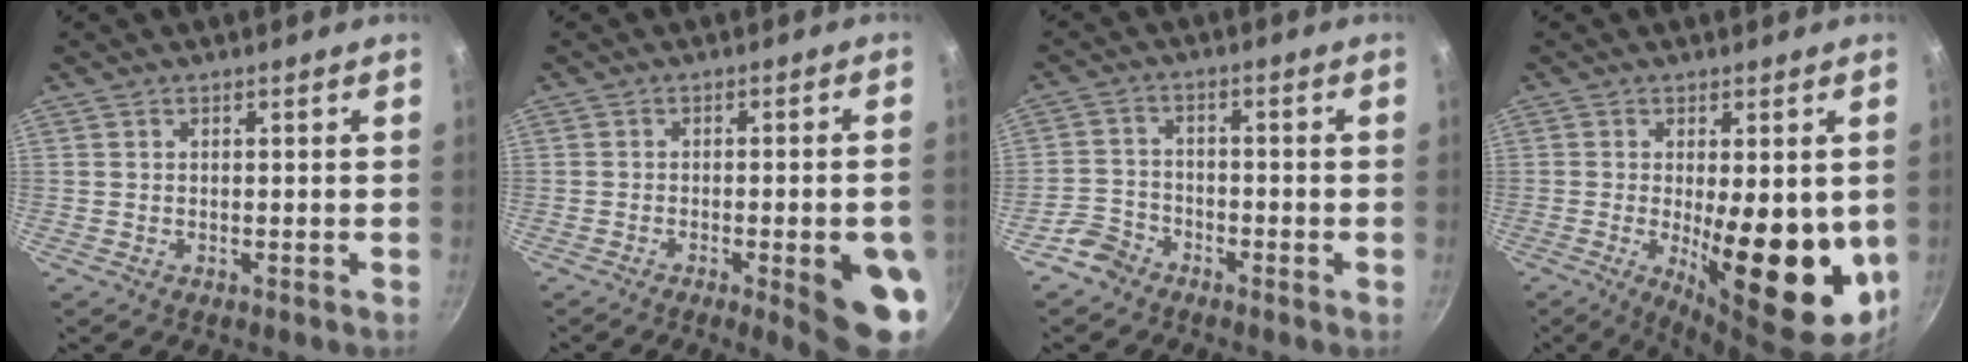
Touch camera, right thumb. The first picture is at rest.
{"total": 11.3, "force": [-3.3, 2.7, 10.4], "torque": [-0.106, 0.011, -0.037]}
{"total": 4.5, "force": [-3.4, 2.8, 0.9], "torque": [-0.009, 0.037, -0.070]}
{"total": 18.1, "force": [-1.8, 6.6, 16.8], "torque": [-0.208, -0.023, -0.011]}